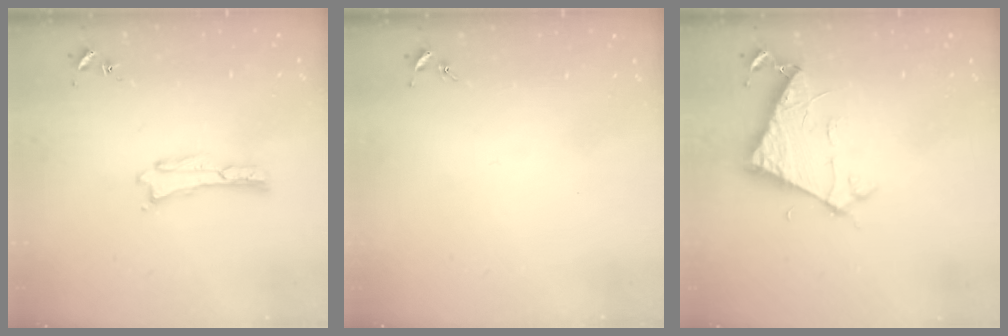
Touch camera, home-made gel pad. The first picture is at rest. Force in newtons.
{"total": 0.0}
{"total": 6.5, "press": 6.5, "slide": 0.5}